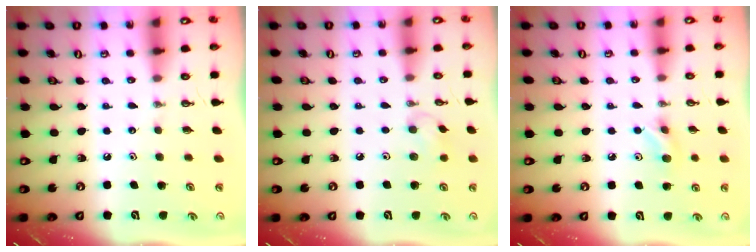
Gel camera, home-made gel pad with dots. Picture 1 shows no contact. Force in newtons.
{"total": 6.1, "press": 5.9, "slide": 1.6}
{"total": 4.8, "press": 4.7, "slide": 1.1}